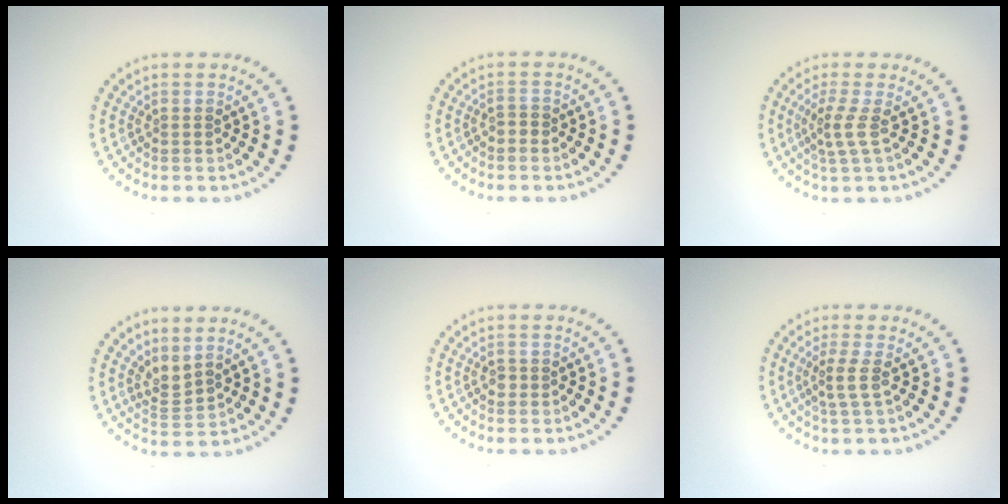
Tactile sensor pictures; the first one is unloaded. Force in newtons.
{"total": 0.8, "press": 0.7, "slide": 0.3}
{"total": 2.1, "press": 1.5, "slide": 1.5}
{"total": 2.1, "press": 1.5, "slide": 1.5}
{"total": 0.8, "press": 0.7, "slide": 0.3}
{"total": 1.8, "press": 1.4, "slide": 1.2}